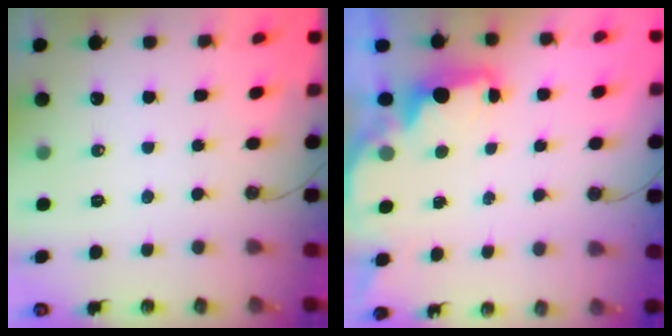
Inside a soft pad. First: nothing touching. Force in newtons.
{"total": 2.5, "press": 2.3, "slide": 0.8}